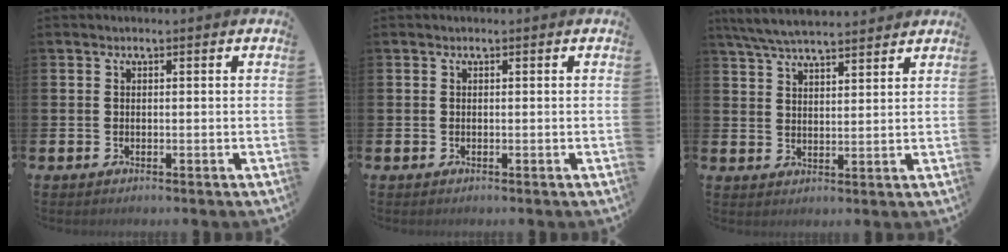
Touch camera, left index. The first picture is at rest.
{"total": 0.0}
{"total": 5.9, "force": [5.6, 0.6, 1.6], "torque": [-0.055, -0.018, 0.105]}